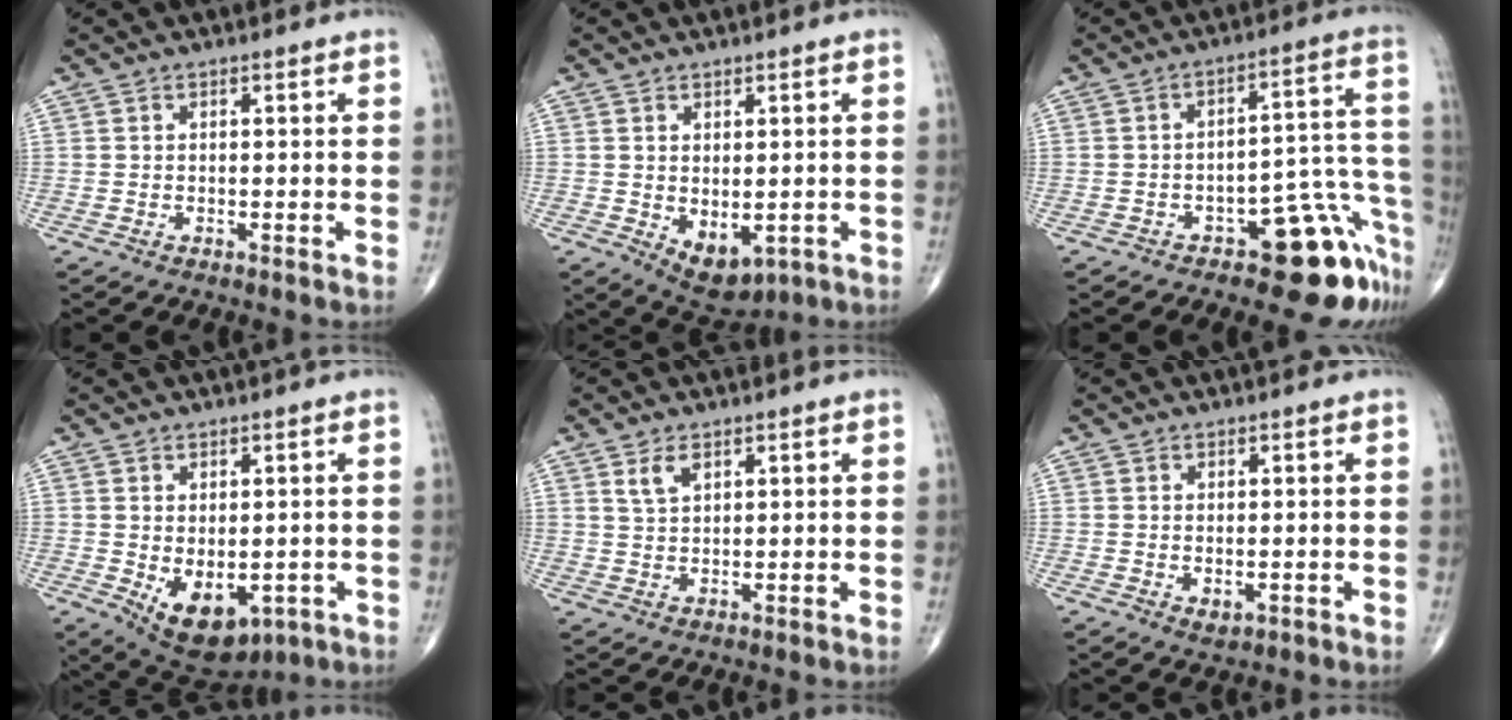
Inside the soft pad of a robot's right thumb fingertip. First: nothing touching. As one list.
[{"total": 7.0, "force": [-1.5, 4.1, 5.4], "torque": [-0.065, -0.002, -0.001]}, {"total": 15.0, "force": [-9.0, 6.2, 10.3], "torque": [-0.048, 0.103, -0.118]}, {"total": 10.9, "force": [-3.2, 6.6, 8.1], "torque": [-0.099, -0.005, -0.025]}, {"total": 3.3, "force": [1.8, 1.7, 2.1], "torque": [-0.038, -0.006, 0.040]}, {"total": 2.0, "force": [-0.4, 1.2, 1.5], "torque": [-0.020, -0.003, -0.001]}]